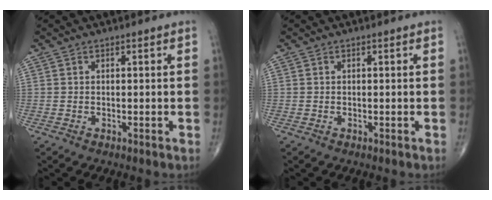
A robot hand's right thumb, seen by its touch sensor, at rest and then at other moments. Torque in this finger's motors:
{"motor_torque": [0.08, 0.08, -0.04, 0.04, 0.03]}